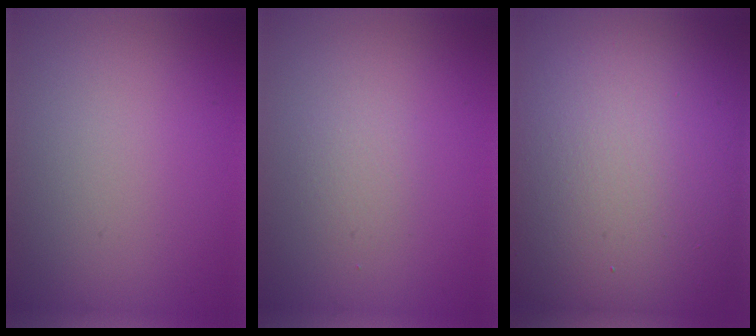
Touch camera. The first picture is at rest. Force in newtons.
{"total": 1.1, "press": 1.1, "slide": 0.0}
{"total": 20.5, "press": 20.4, "slide": 1.2}